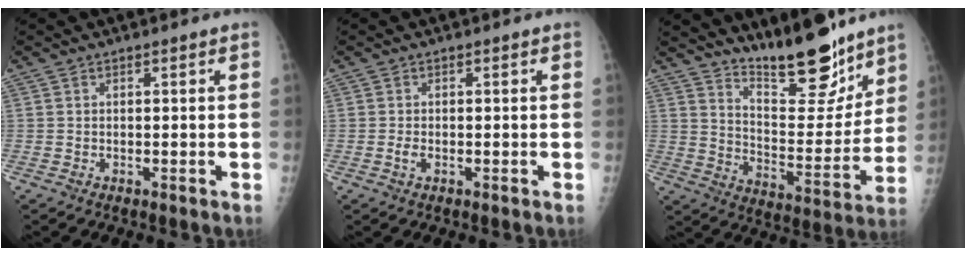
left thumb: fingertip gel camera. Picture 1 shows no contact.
{"total": 1.4, "force": [-0.4, 0.8, 1.0], "torque": [-0.022, -0.002, -0.008]}
{"total": 17.2, "force": [13.9, 4.8, 8.9], "torque": [-0.089, -0.110, 0.228]}